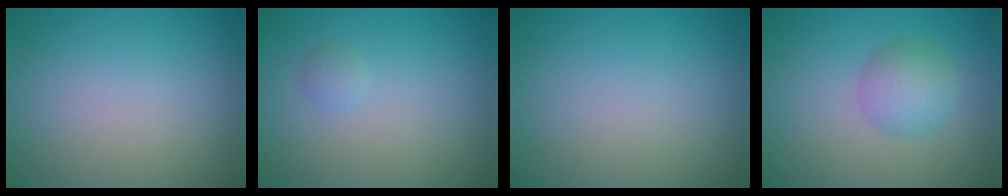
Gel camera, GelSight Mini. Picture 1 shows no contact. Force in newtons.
{"total": 0.8, "press": 0.8, "slide": 0.0}
{"total": 0.0}
{"total": 3.1, "press": 3.1, "slide": 0.0}